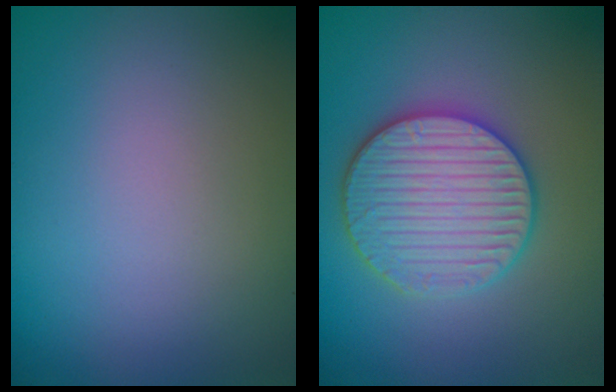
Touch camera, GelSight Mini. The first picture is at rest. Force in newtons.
{"total": 5.9, "press": 5.8, "slide": 1.1}